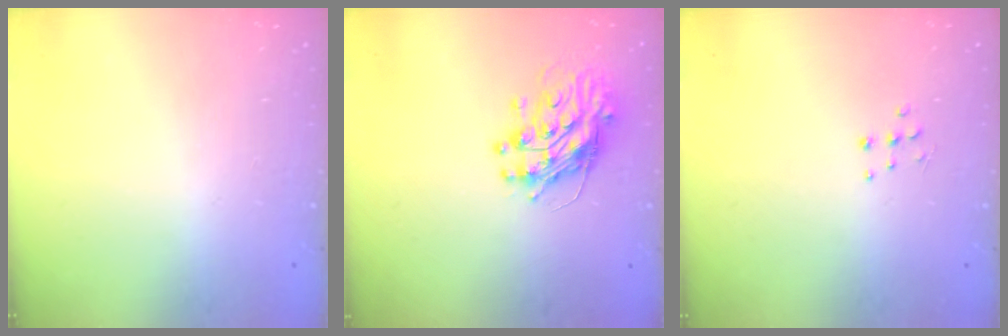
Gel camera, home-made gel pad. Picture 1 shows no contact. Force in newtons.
{"total": 12.0, "press": 11.9, "slide": 1.2}
{"total": 4.6, "press": 4.5, "slide": 0.7}